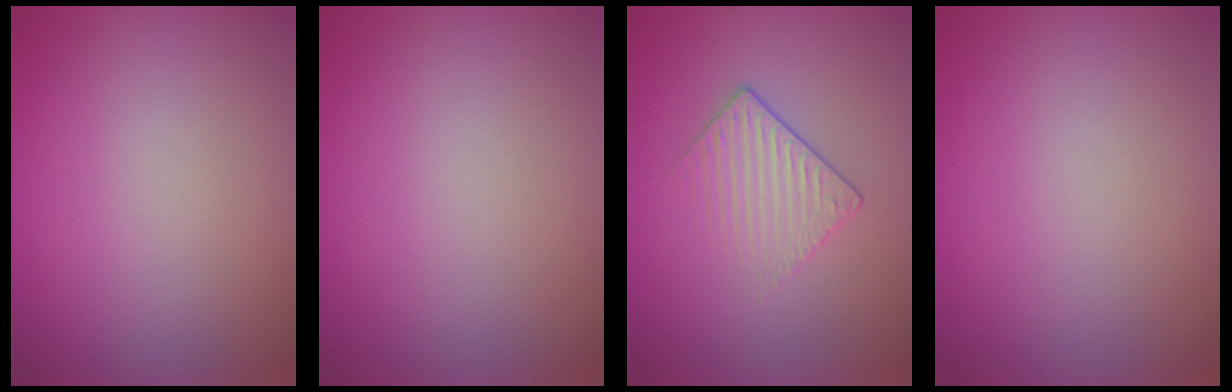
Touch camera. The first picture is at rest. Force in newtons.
{"total": 0.0}
{"total": 1.9, "press": 1.6, "slide": 1.0}
{"total": 0.0}